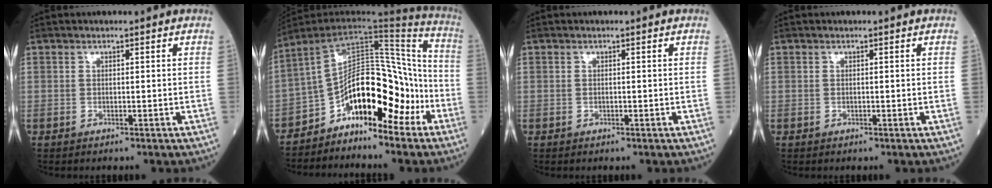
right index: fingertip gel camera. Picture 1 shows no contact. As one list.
[{"total": 14.6, "force": [-7.0, 6.5, 11.0], "torque": [-0.161, 0.048, -0.114]}, {"total": 0.0}, {"total": 0.0}]